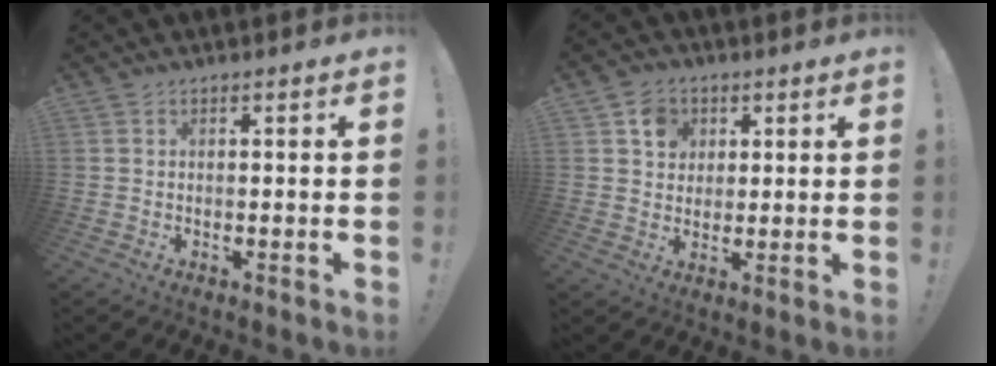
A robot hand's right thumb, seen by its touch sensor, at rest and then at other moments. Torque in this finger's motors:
{"motor_torque": [0.41, -0.34, 0.03, 0.03, 0.01]}